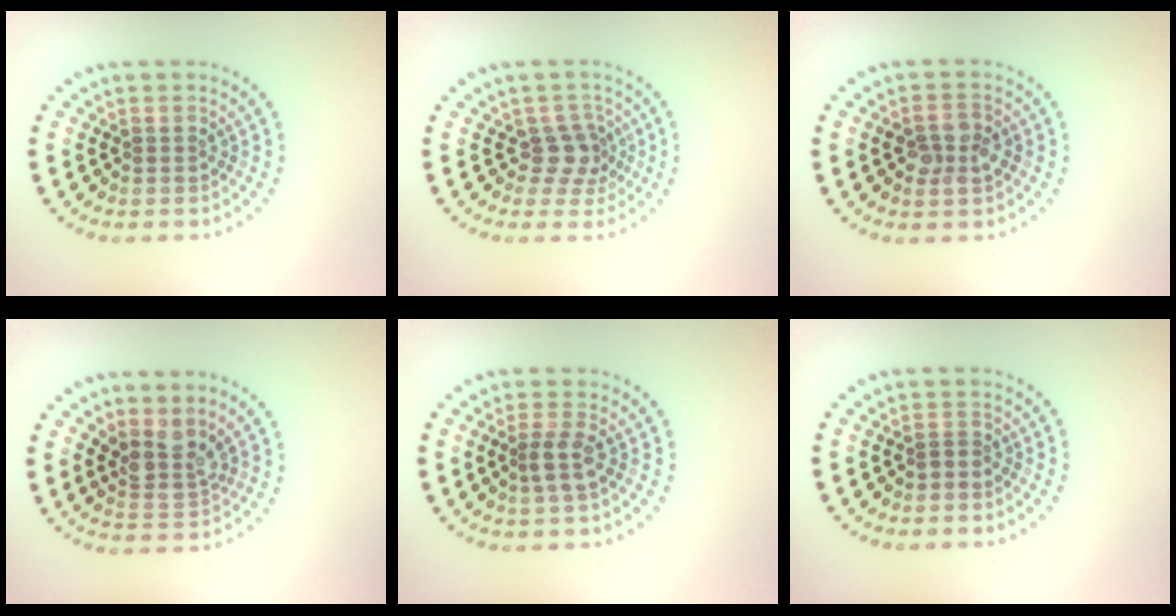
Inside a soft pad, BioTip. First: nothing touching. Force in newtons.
{"total": 2.4, "press": 1.8, "slide": 1.5}
{"total": 2.5, "press": 2.5, "slide": 0.5}
{"total": 3.1, "press": 2.3, "slide": 2.0}
{"total": 2.2, "press": 1.8, "slide": 1.2}
{"total": 0.6, "press": 0.4, "slide": 0.4}